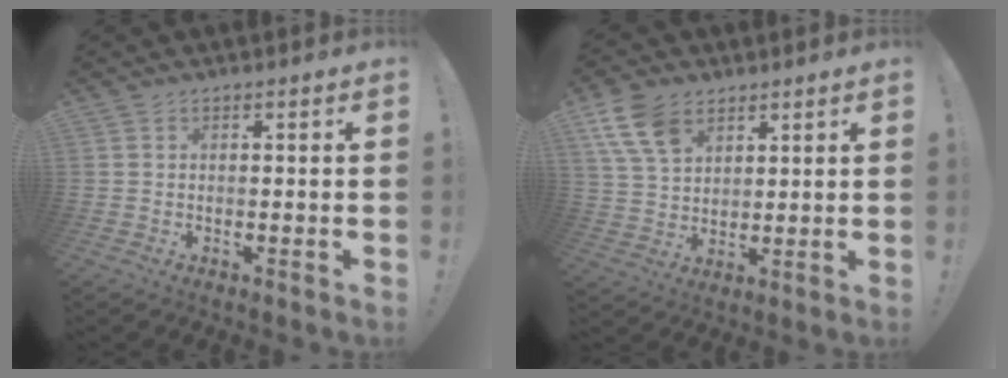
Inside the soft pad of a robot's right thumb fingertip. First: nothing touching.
{"total": 12.1, "force": [6.6, 7.9, 6.4], "torque": [-0.127, -0.020, 0.133]}